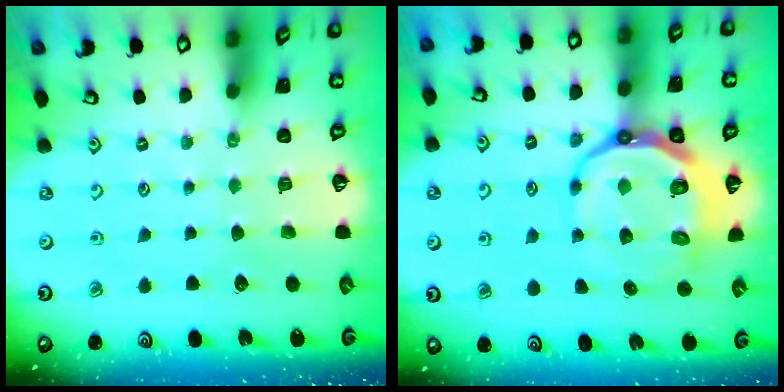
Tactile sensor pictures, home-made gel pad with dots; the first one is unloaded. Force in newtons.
{"total": 14.6, "press": 14.2, "slide": 3.3}